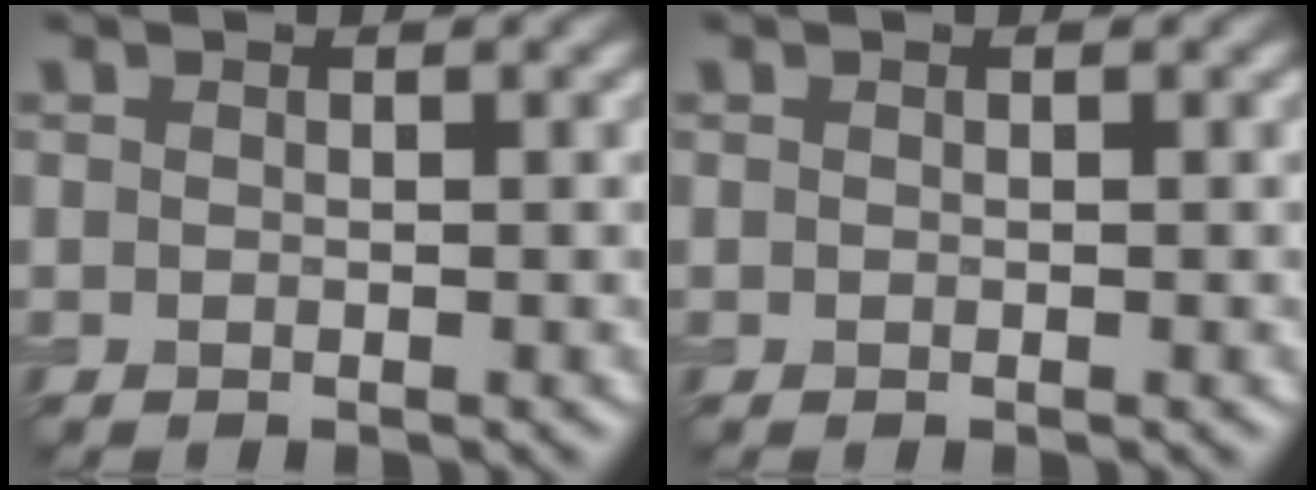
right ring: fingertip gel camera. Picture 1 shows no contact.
{"total": 0.0}